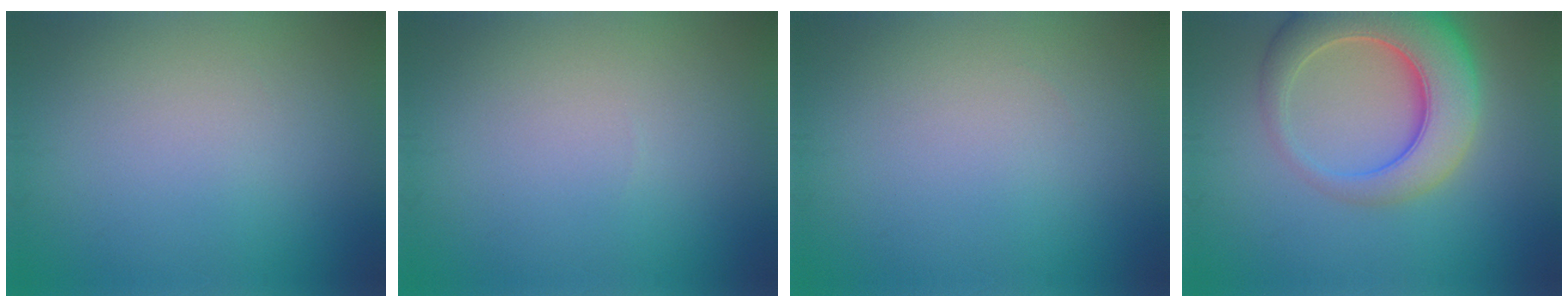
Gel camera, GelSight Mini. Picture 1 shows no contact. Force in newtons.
{"total": 0.0}
{"total": 0.0}
{"total": 8.9, "press": 8.9, "slide": 0.7}